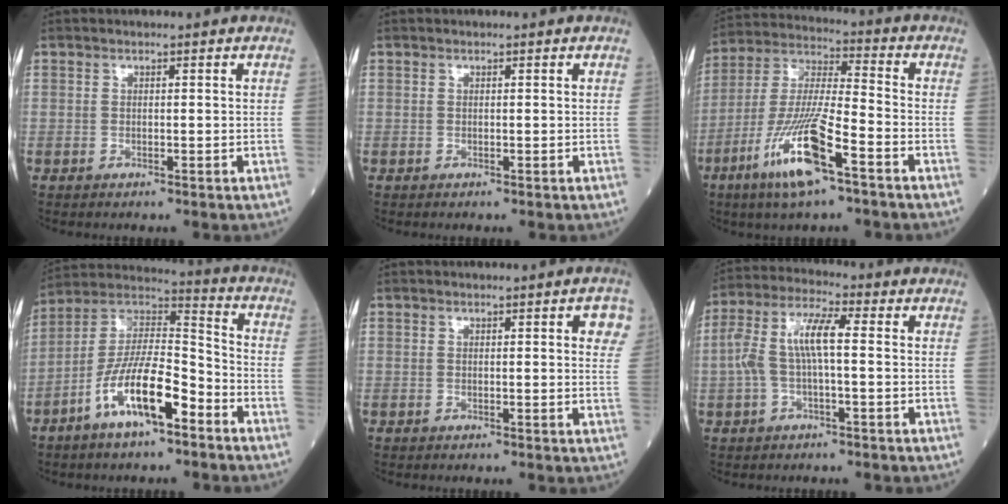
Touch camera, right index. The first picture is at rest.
{"total": 0.0}
{"total": 14.4, "force": [-7.4, 1.6, 12.3], "torque": [-0.249, -0.019, -0.140]}
{"total": 13.5, "force": [-6.9, 3.4, 11.1], "torque": [-0.208, 0.009, -0.128]}
{"total": 3.4, "force": [1.3, 0.5, 3.1], "torque": [-0.023, 0.001, 0.011]}
{"total": 7.8, "force": [0.0, 1.8, 7.6], "torque": [-0.168, 0.031, -0.003]}